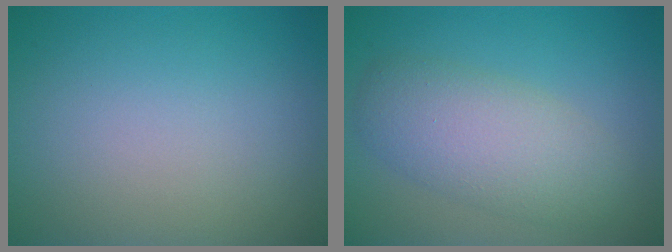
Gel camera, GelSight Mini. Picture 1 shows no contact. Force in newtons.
{"total": 5.2, "press": 5.2, "slide": 0.0}